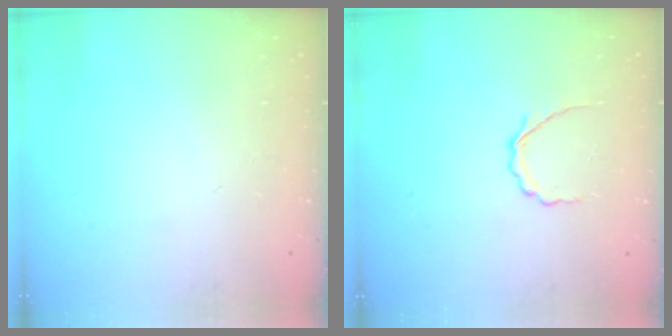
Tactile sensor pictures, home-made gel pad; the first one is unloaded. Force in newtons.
{"total": 3.6, "press": 3.4, "slide": 1.2}